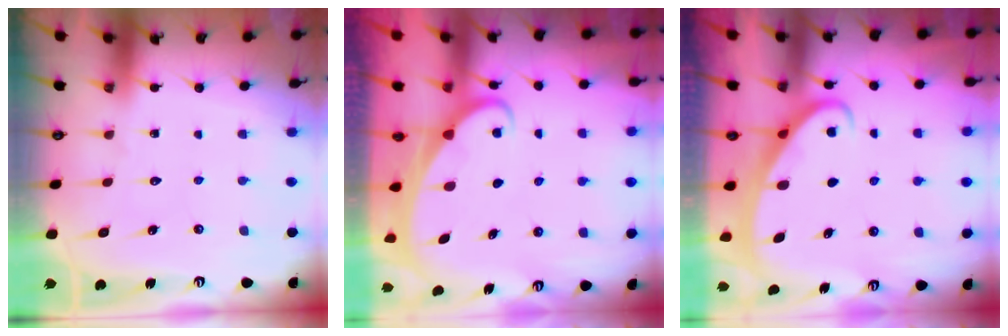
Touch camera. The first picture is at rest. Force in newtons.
{"total": 1.8, "press": 1.8, "slide": 0.2}
{"total": 2.4, "press": 2.4, "slide": 0.4}